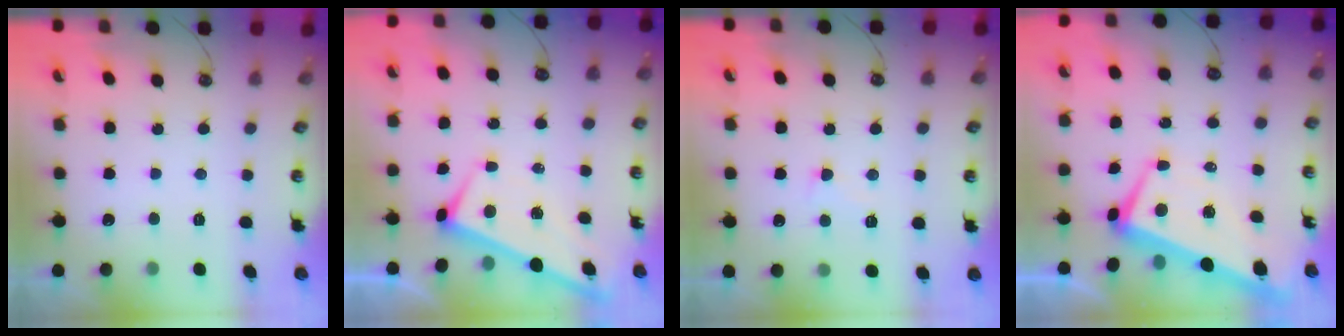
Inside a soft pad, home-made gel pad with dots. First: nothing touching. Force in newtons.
{"total": 1.7, "press": 1.7, "slide": 0.1}
{"total": 2.0, "press": 1.9, "slide": 0.6}
{"total": 1.9, "press": 1.5, "slide": 1.2}